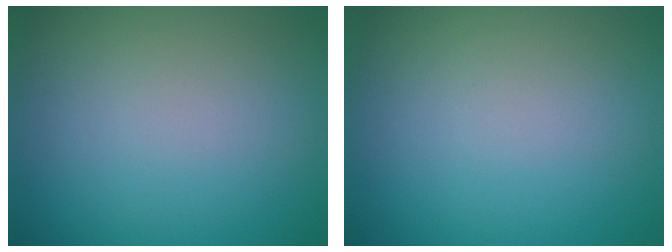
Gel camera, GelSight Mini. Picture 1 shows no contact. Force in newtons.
{"total": 0.0}